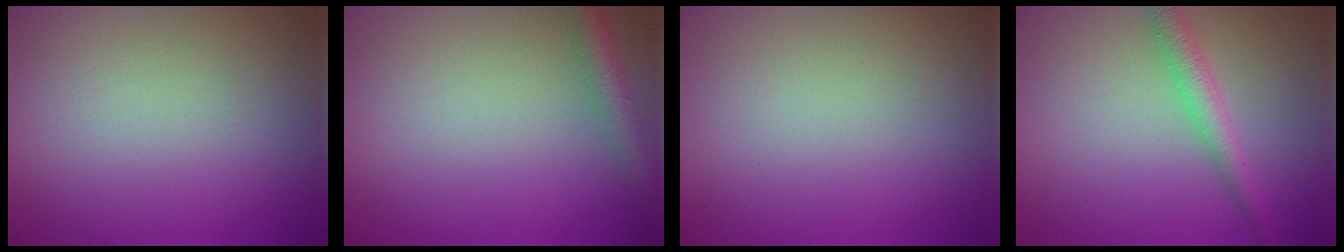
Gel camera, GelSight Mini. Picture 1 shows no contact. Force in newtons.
{"total": 3.3, "press": 3.3, "slide": 0.1}
{"total": 0.0}
{"total": 2.8, "press": 2.8, "slide": 0.0}